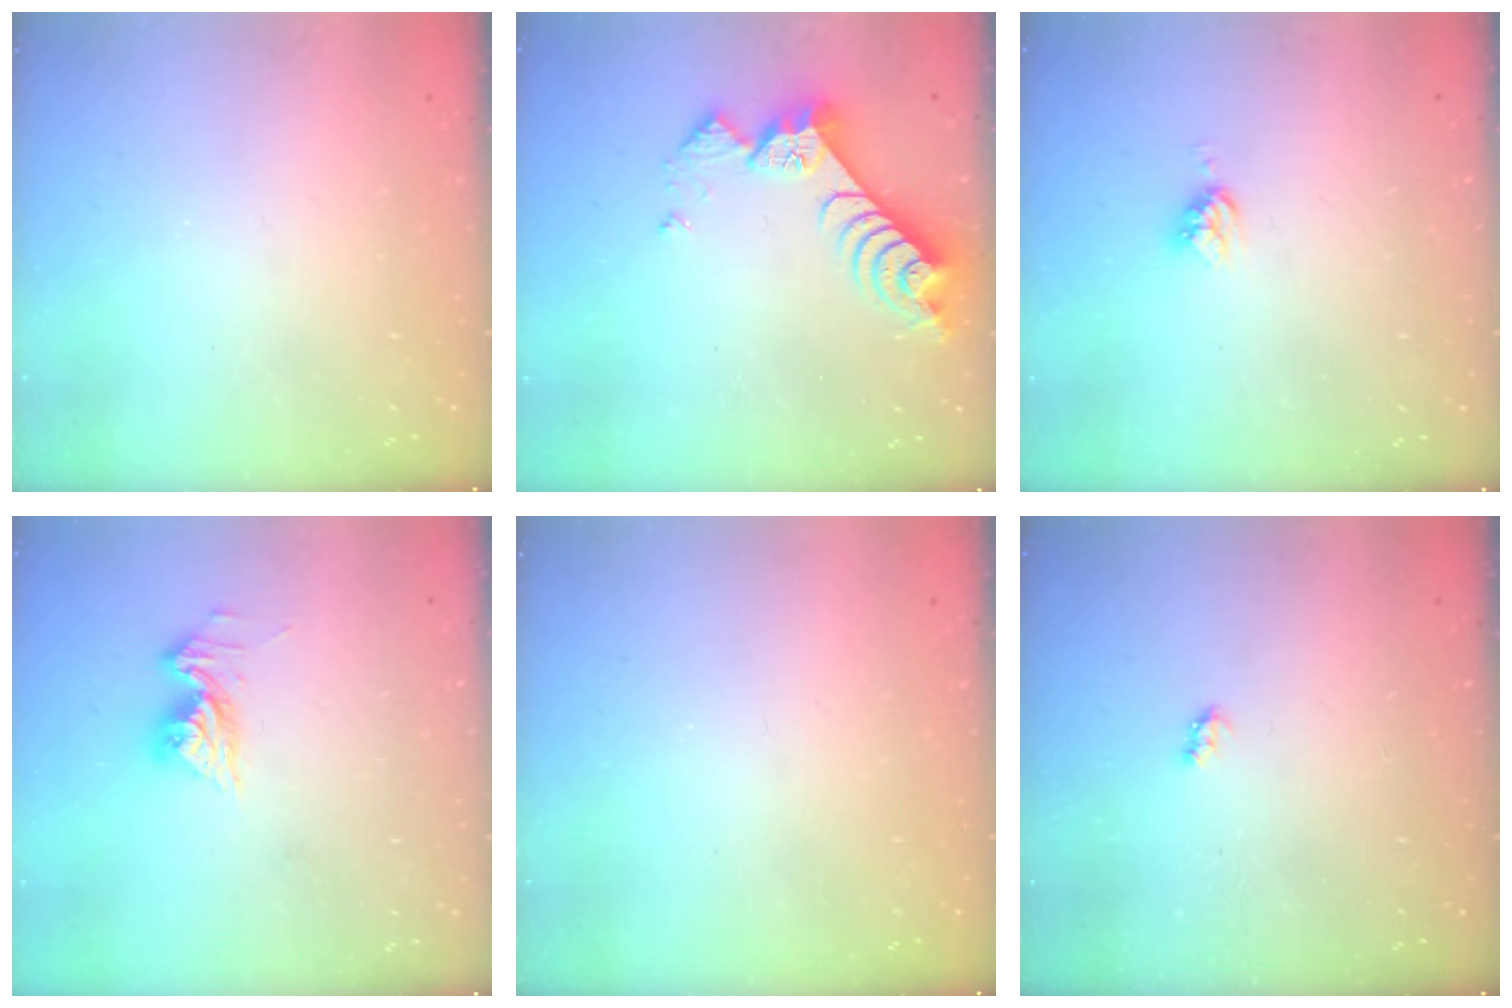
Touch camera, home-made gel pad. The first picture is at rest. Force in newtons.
{"total": 8.2, "press": 8.2, "slide": 1.0}
{"total": 4.8, "press": 4.8, "slide": 0.1}
{"total": 10.4, "press": 10.4, "slide": 0.9}
{"total": 0.0}
{"total": 2.6, "press": 2.6, "slide": 0.4}